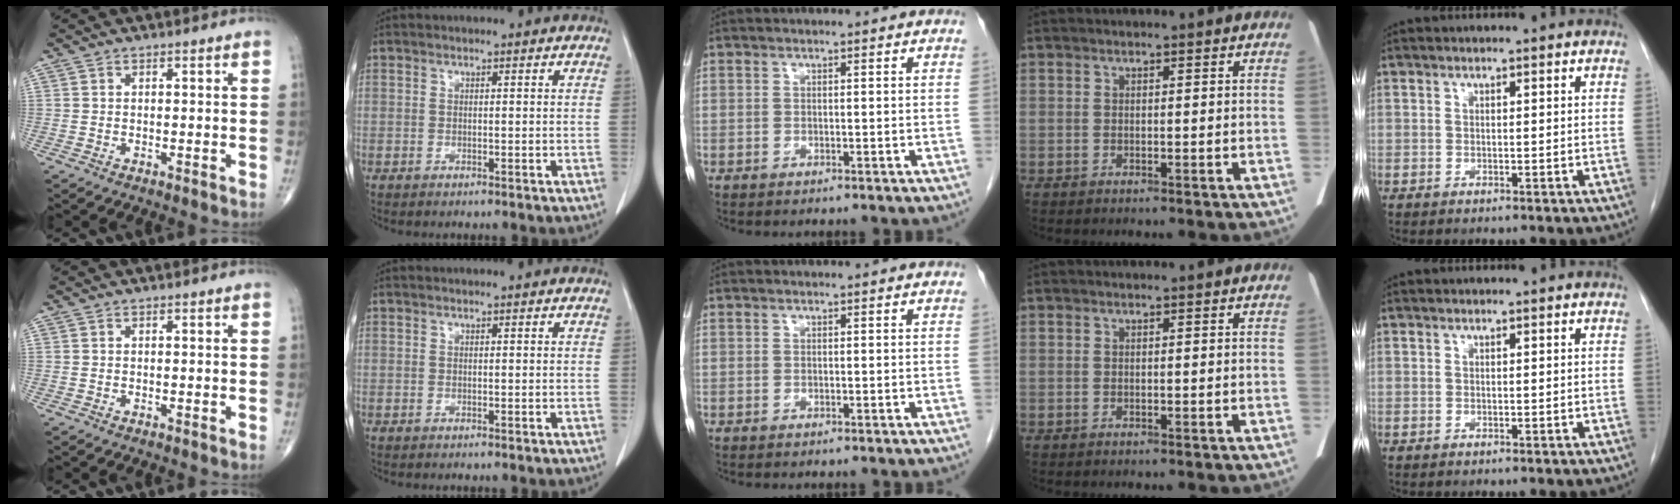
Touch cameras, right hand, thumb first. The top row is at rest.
{}